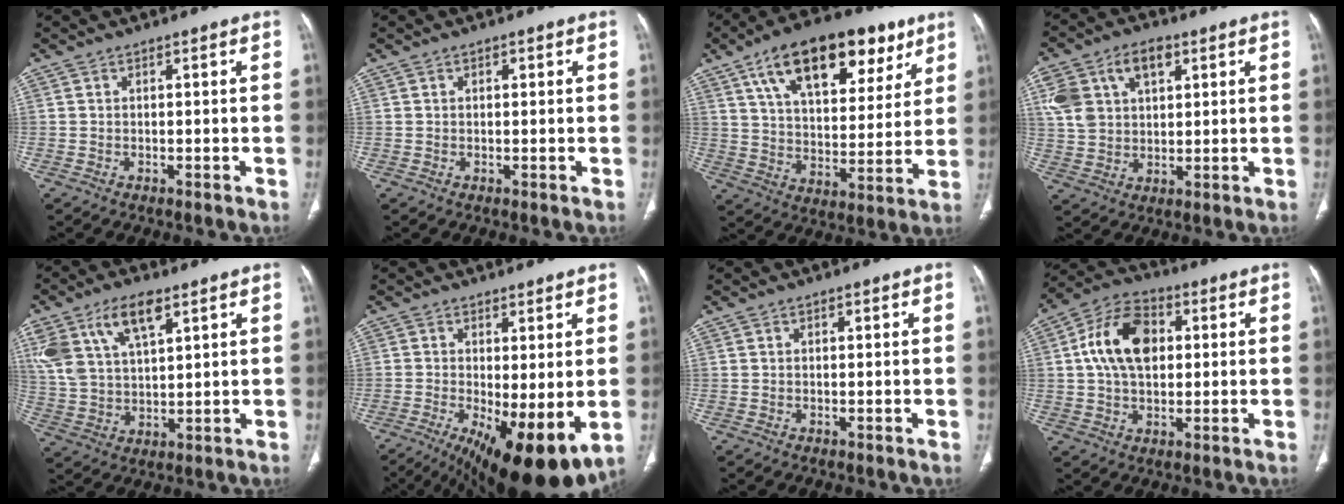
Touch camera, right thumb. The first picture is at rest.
{"total": 1.0, "force": [0.5, 0.6, 0.7], "torque": [-0.010, 0.000, 0.007]}
{"total": 24.2, "force": [13.1, 12.2, 16.3], "torque": [-0.221, -0.013, 0.213]}
{"total": 13.2, "force": [5.1, 8.7, 8.5], "torque": [-0.155, 0.005, 0.101]}
{"total": 13.7, "force": [7.2, 6.6, 9.6], "torque": [-0.186, -0.010, 0.144]}
{"total": 14.4, "force": [-3.8, 4.7, 13.1], "torque": [-0.194, -0.025, -0.041]}
{"total": 0.7, "force": [0.4, 0.4, 0.5], "torque": [-0.007, 0.000, 0.005]}
{"total": 13.3, "force": [2.2, 8.6, 9.9], "torque": [-0.163, 0.015, 0.032]}